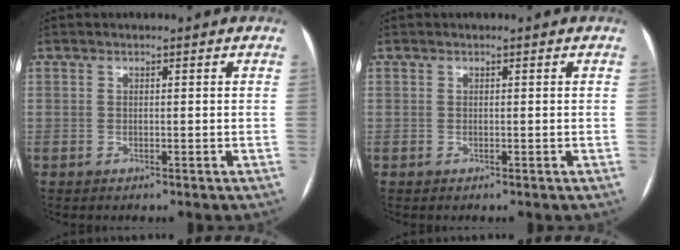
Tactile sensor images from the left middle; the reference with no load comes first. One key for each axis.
{"total": 0.0}